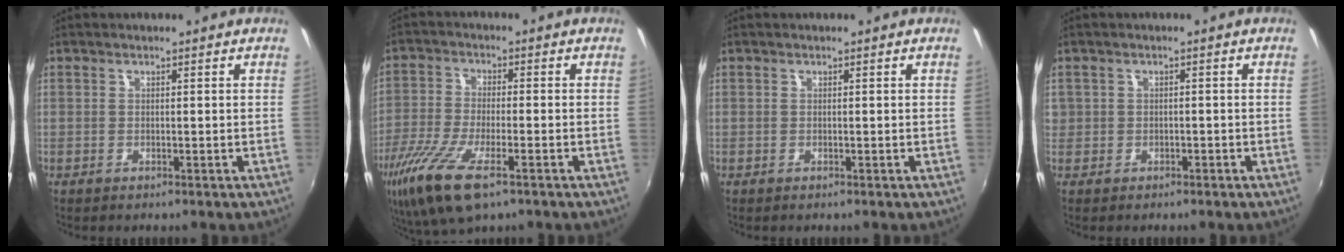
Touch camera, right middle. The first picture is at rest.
{"total": 13.3, "force": [-7.5, 3.9, 10.3], "torque": [-0.225, -0.043, -0.148]}
{"total": 0.0}
{"total": 2.0, "force": [-0.5, 1.9, 0.2], "torque": [-0.007, 0.002, -0.003]}